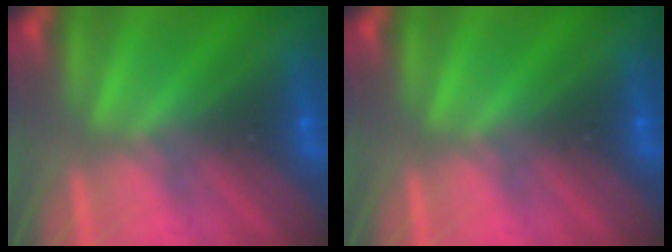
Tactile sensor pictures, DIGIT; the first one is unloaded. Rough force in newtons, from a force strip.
{"total": 0.0}